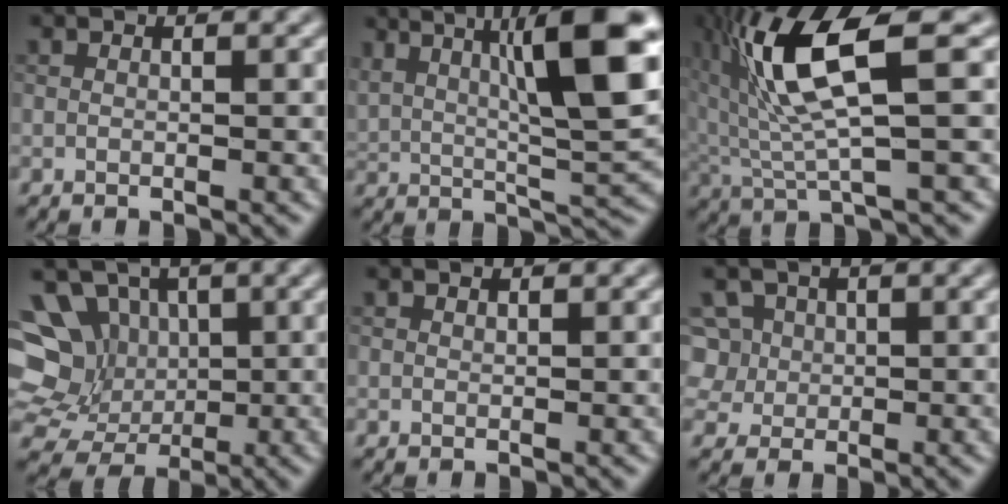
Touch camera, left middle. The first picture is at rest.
{"total": 11.1, "force": [4.1, 3.2, 9.8], "torque": [-0.159, 0.011, 0.075]}
{"total": 8.5, "force": [1.9, 2.1, 8.0], "torque": [-0.169, 0.008, 0.046]}
{"total": 8.9, "force": [0.5, 7.9, 4.2], "torque": [-0.080, 0.021, -0.006]}
{"total": 0.0}
{"total": 5.1, "force": [1.9, 4.3, 2.0], "torque": [-0.057, 0.020, 0.030]}